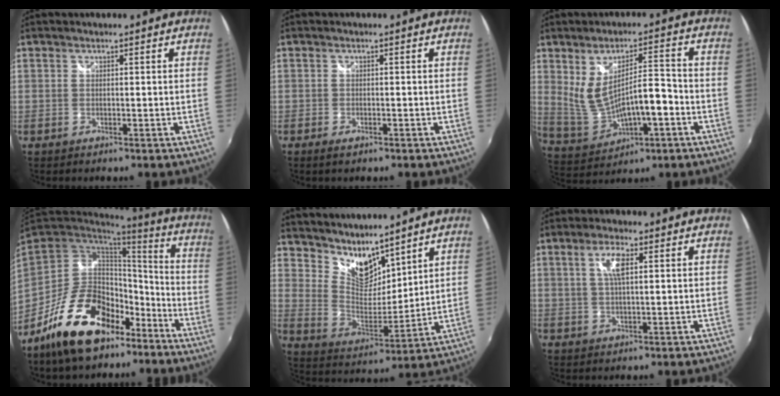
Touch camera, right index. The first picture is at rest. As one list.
[{"total": 1.8, "force": [-1.3, 0.8, 1.0], "torque": [-0.022, -0.006, -0.023]}, {"total": 10.7, "force": [-1.9, 3.6, 9.8], "torque": [-0.178, -0.016, 0.002]}, {"total": 20.6, "force": [-12.8, 11.0, 11.8], "torque": [-0.226, 0.017, -0.195]}, {"total": 10.6, "force": [9.0, 3.9, 3.9], "torque": [-0.073, -0.009, 0.177]}, {"total": 4.7, "force": [1.5, 1.4, 4.3], "torque": [-0.080, 0.005, 0.027]}]